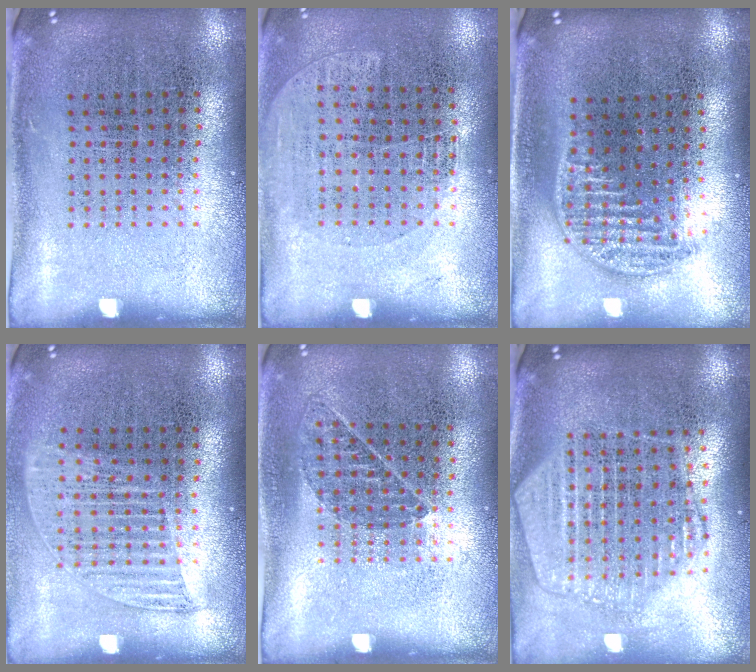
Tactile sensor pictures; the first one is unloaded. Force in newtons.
{"total": 1.2, "press": 1.0, "slide": 0.7}
{"total": 1.3, "press": 1.1, "slide": 0.5}
{"total": 1.2, "press": 1.1, "slide": 0.5}
{"total": 0.9, "press": 0.7, "slide": 0.6}
{"total": 2.0, "press": 1.8, "slide": 0.8}